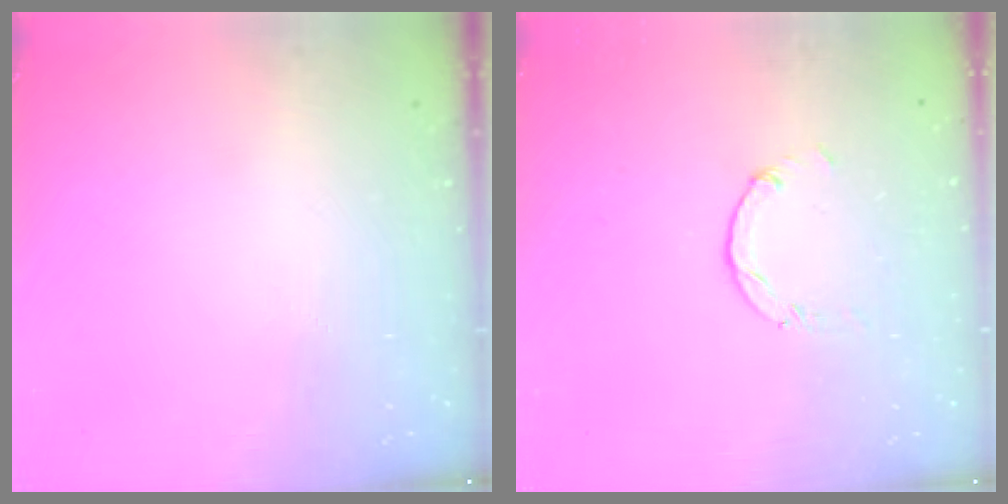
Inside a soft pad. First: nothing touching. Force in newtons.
{"total": 1.5, "press": 1.5, "slide": 0.2}